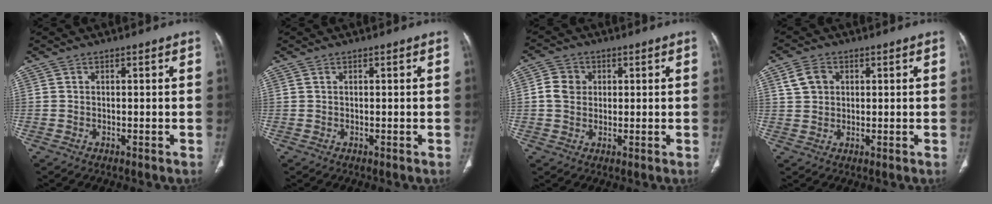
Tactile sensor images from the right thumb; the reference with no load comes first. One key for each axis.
{"total": 0.0}
{"total": 4.7, "fx": 0.7, "fy": 4.1, "fz": 2.2, "tx": -0.028, "ty": 0.007, "tz": 0.009}
{"total": 4.5, "fx": 1.6, "fy": 3.5, "fz": 2.3, "tx": -0.030, "ty": 0.003, "tz": 0.033}